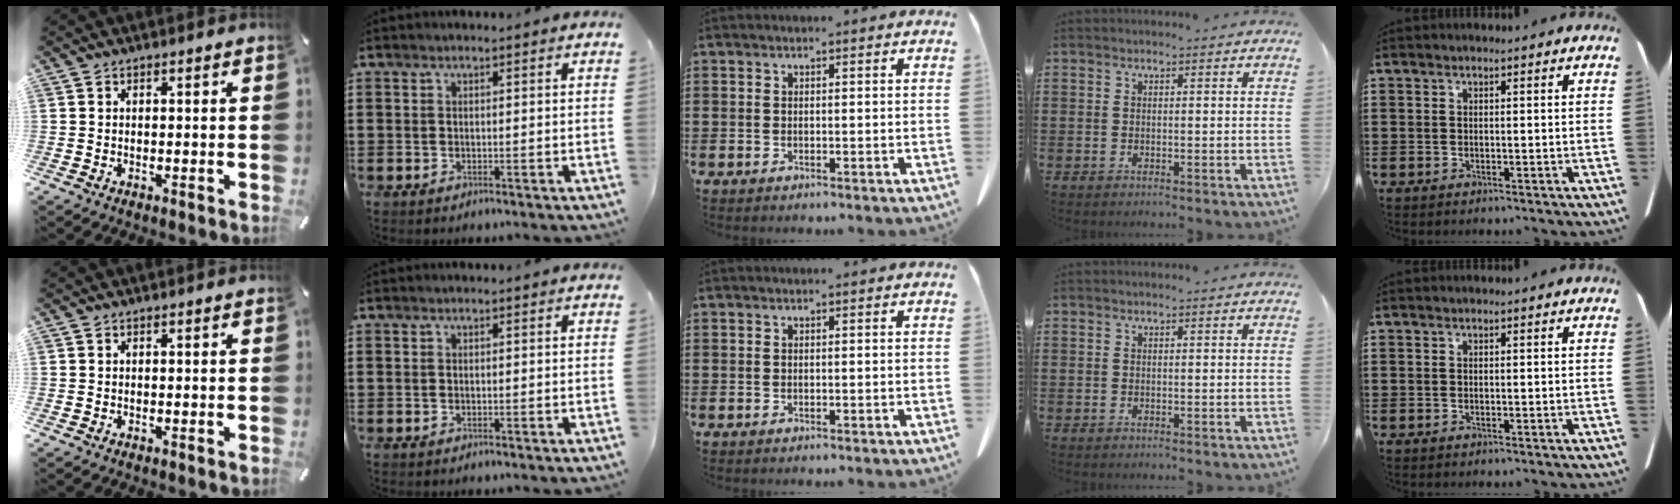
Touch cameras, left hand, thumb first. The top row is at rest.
{}